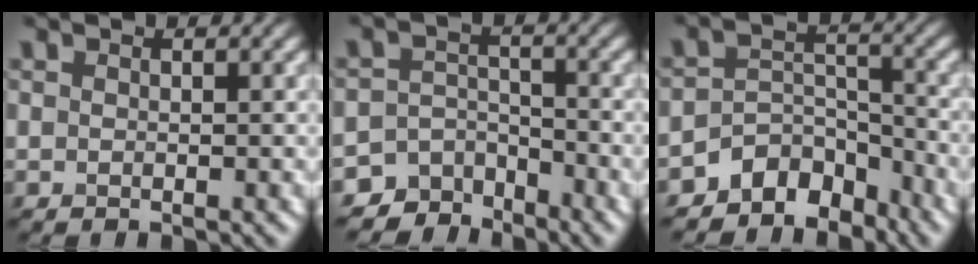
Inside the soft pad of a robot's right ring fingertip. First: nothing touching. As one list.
[{"total": 4.6, "force": [-3.9, 2.4, 0.3], "torque": [0.013, -0.003, -0.064]}, {"total": 5.4, "force": [-4.4, 2.8, 1.5], "torque": [-0.010, -0.003, -0.079]}]